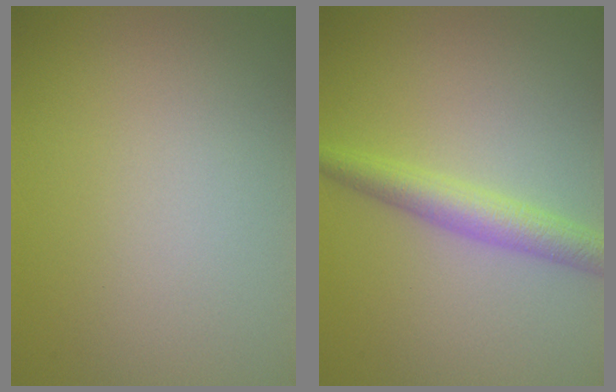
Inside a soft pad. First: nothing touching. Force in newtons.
{"total": 3.5, "press": 3.5, "slide": 0.1}